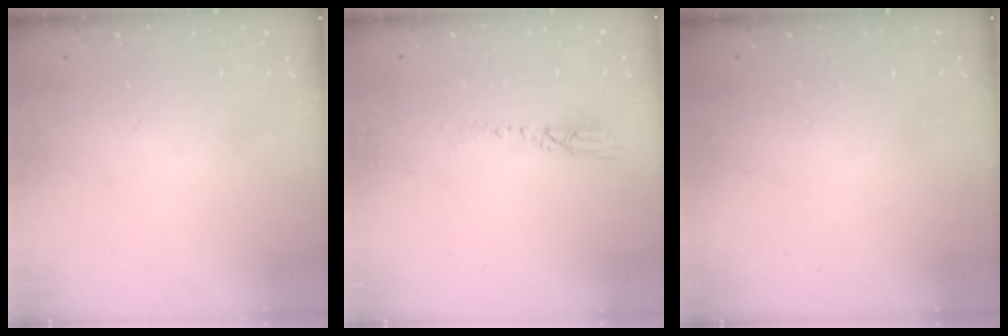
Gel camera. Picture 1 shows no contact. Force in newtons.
{"total": 3.7, "press": 3.6, "slide": 0.8}
{"total": 0.0}